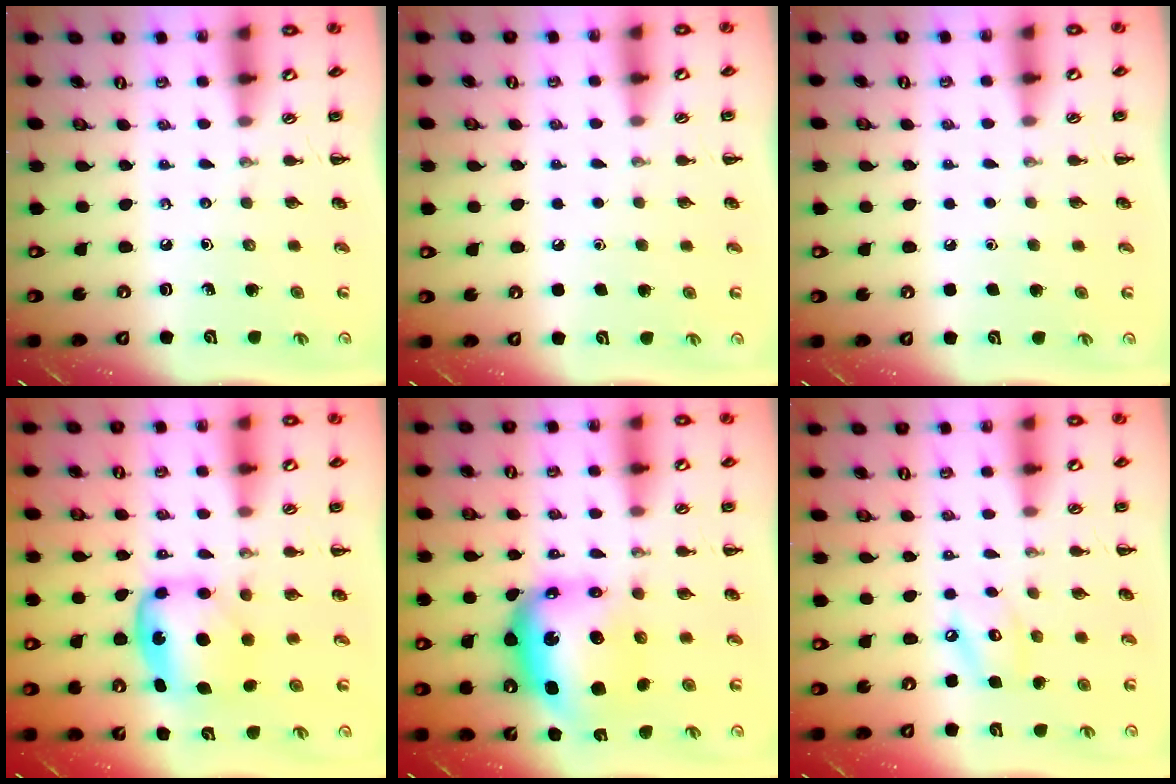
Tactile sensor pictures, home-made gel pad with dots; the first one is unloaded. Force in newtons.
{"total": 2.3, "press": 2.3, "slide": 0.1}
{"total": 1.8, "press": 1.7, "slide": 0.1}
{"total": 6.3, "press": 6.3, "slide": 0.7}
{"total": 10.2, "press": 9.7, "slide": 3.0}
{"total": 6.7, "press": 6.6, "slide": 0.9}